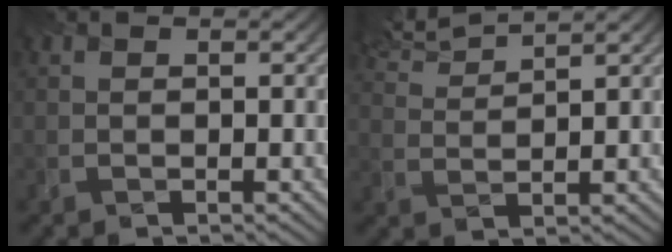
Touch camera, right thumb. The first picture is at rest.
{"total": 5.4, "force": [4.8, 0.6, 2.6], "torque": [-0.061, 0.018, 0.091]}